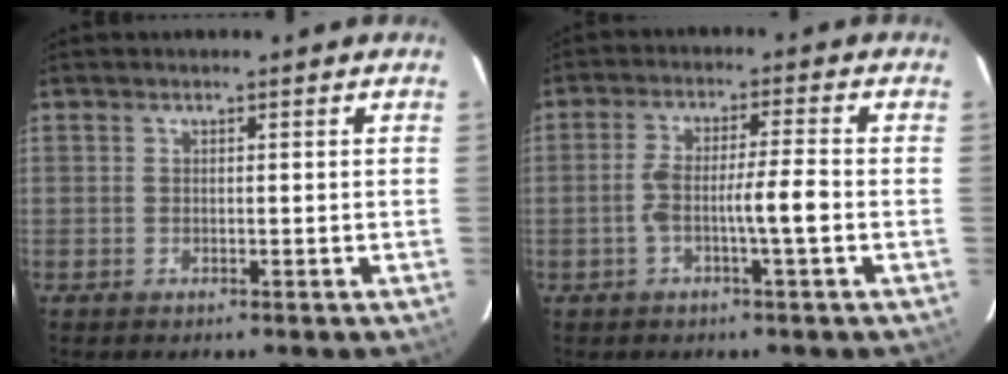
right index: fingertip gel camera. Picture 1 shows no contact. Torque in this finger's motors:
{"motor_torque": [0.80, -0.24, 0.54, 0.11]}